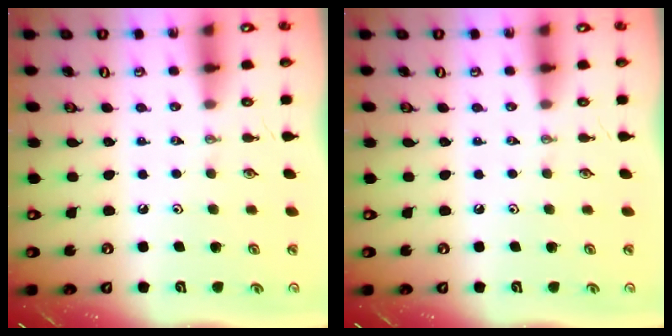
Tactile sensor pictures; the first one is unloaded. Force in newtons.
{"total": 0.0}